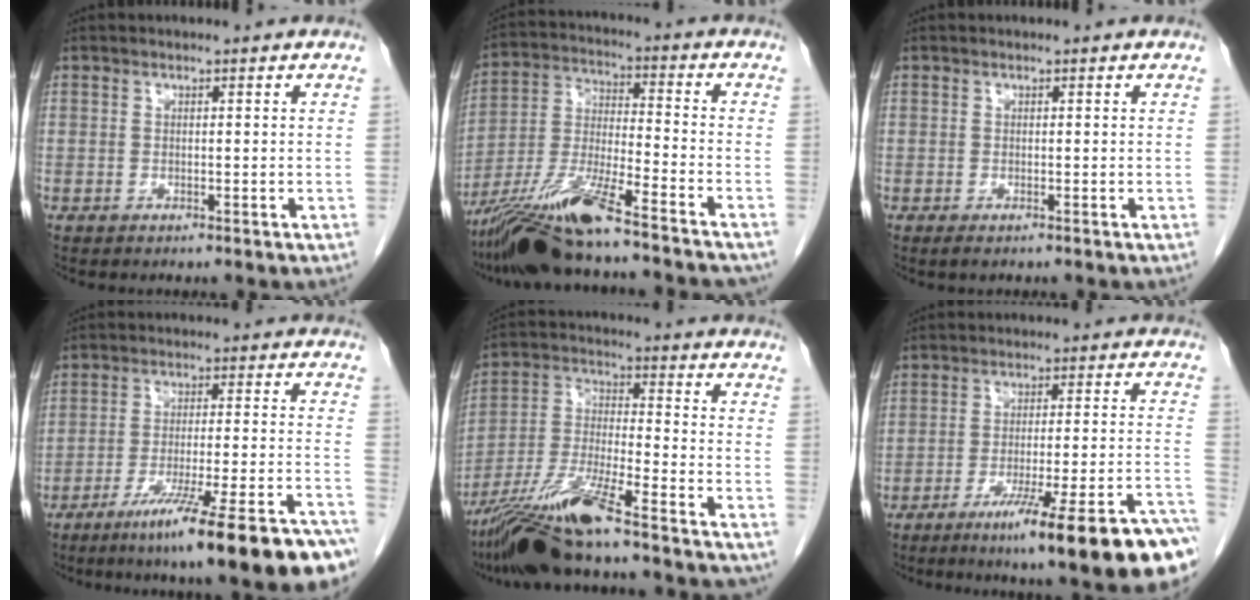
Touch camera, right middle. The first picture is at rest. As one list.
[{"total": 17.5, "force": [-14.0, 0.8, 10.5], "torque": [-0.216, -0.023, -0.250]}, {"total": 0.7, "force": [-0.4, 0.2, 0.5], "torque": [-0.012, -0.003, -0.003]}, {"total": 20.9, "force": [-15.5, 0.5, 14.0], "torque": [-0.145, 0.000, -0.234]}, {"total": 15.3, "force": [-11.9, 0.4, 9.5], "torque": [-0.195, -0.023, -0.215]}, {"total": 19.1, "force": [-12.9, 0.0, 14.0], "torque": [-0.135, 0.004, -0.191]}]